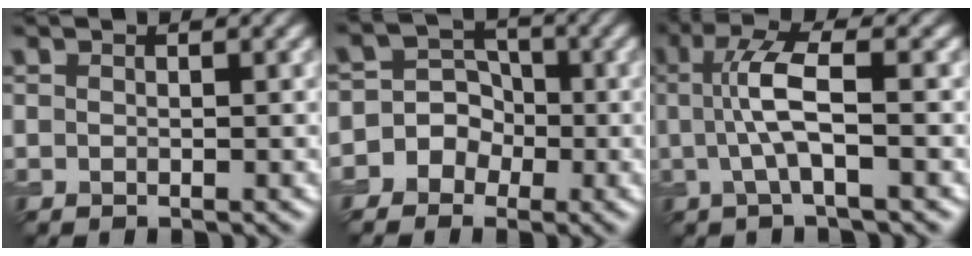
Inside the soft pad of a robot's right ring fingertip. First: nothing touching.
{"total": 6.0, "force": [-2.5, 5.4, 0.5], "torque": [0.014, 0.018, -0.068]}
{"total": 4.4, "force": [0.3, 0.9, 4.3], "torque": [-0.087, 0.006, 0.003]}